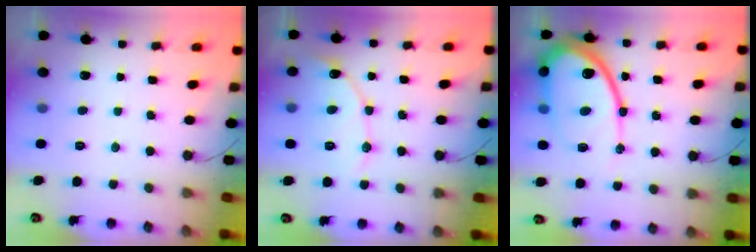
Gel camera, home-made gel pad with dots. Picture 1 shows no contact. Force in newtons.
{"total": 9.7, "press": 9.6, "slide": 0.9}
{"total": 18.3, "press": 18.2, "slide": 1.5}